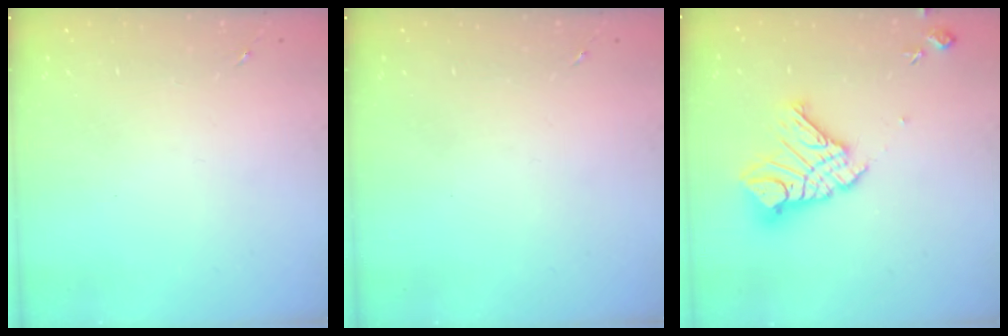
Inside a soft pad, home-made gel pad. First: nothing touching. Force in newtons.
{"total": 0.0}
{"total": 15.2, "press": 15.1, "slide": 1.6}